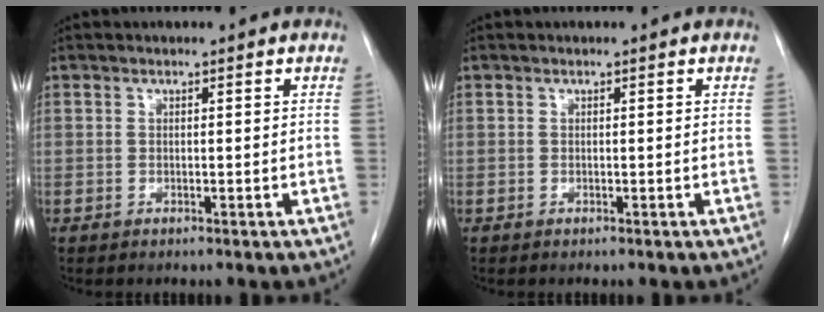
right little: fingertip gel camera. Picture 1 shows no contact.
{"total": 0.0}